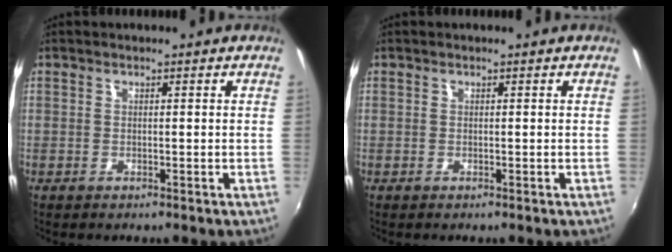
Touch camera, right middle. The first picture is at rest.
{"total": 0.0}